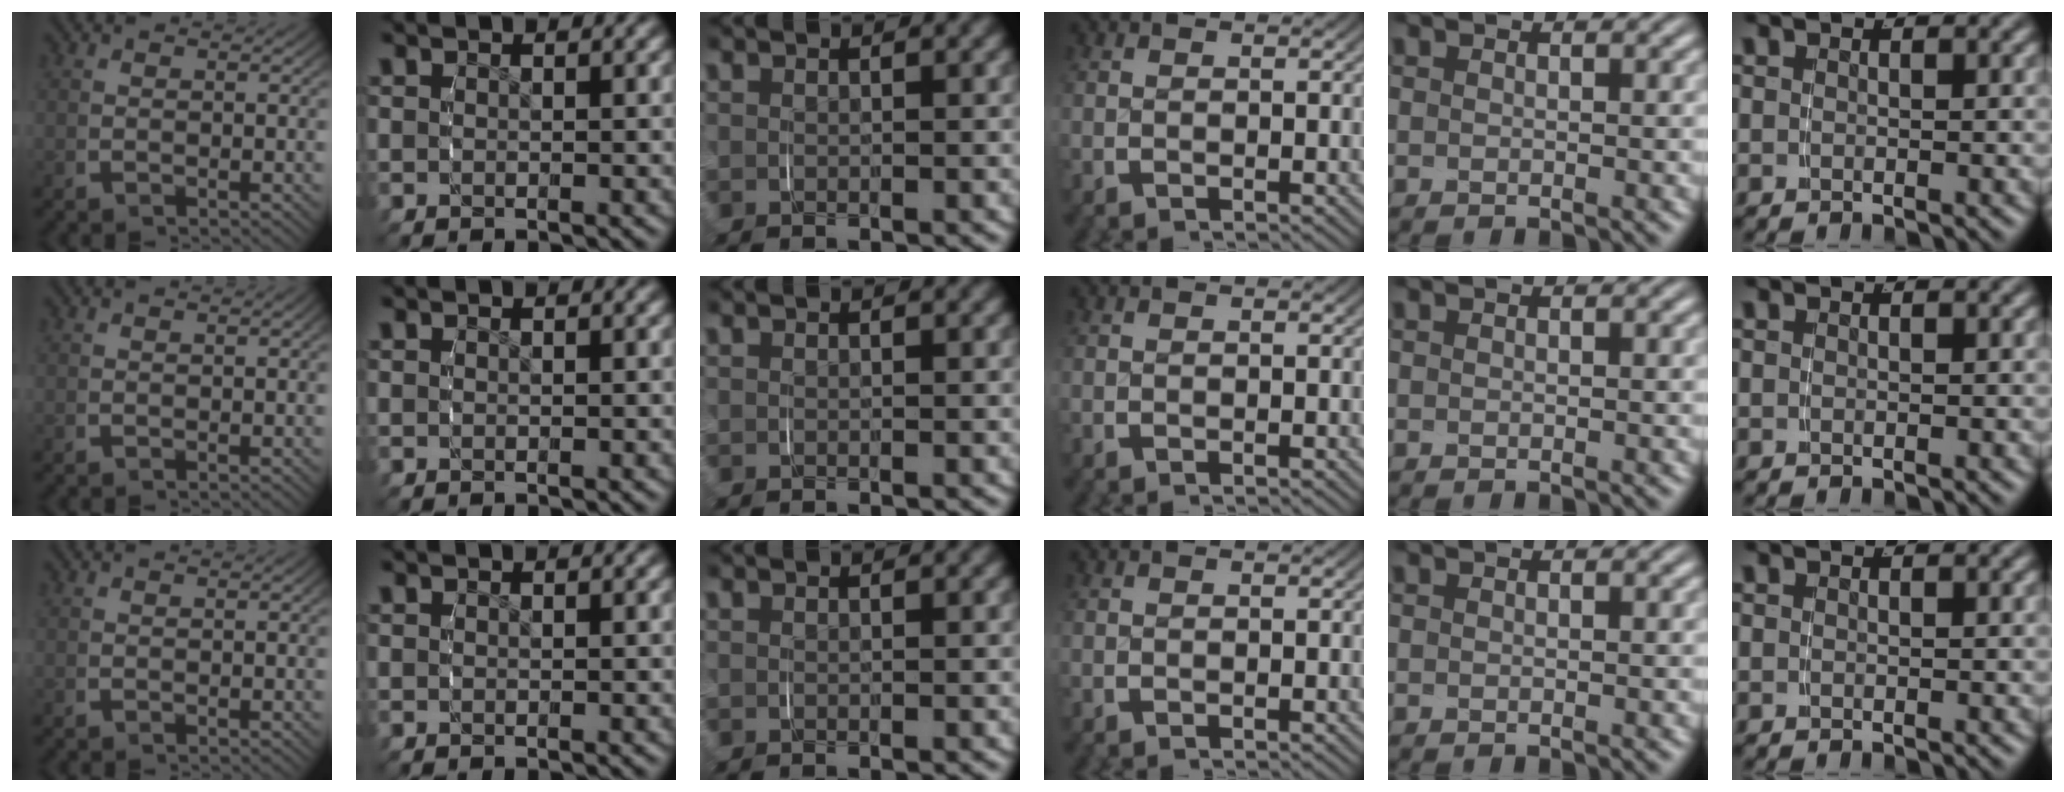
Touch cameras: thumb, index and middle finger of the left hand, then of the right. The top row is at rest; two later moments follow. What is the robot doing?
{"motion": "grasp_and_lifting", "object": "jewelry box"}